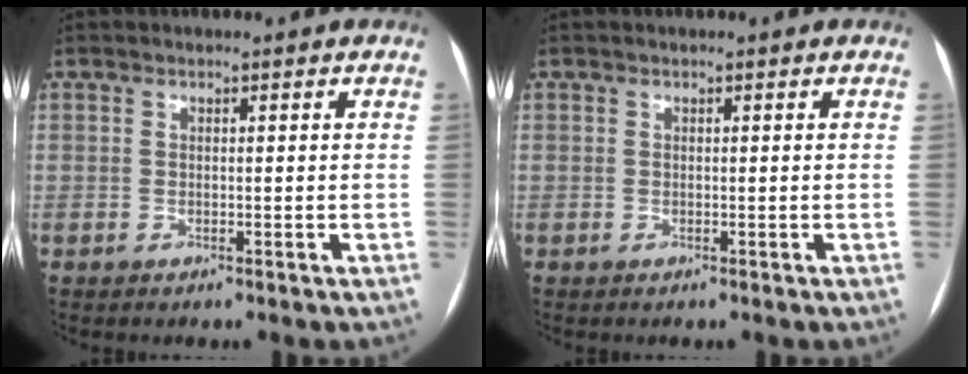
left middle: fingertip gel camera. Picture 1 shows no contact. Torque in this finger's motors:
{"motor_torque": [0.03, 0.15, 0.04, 0.01]}